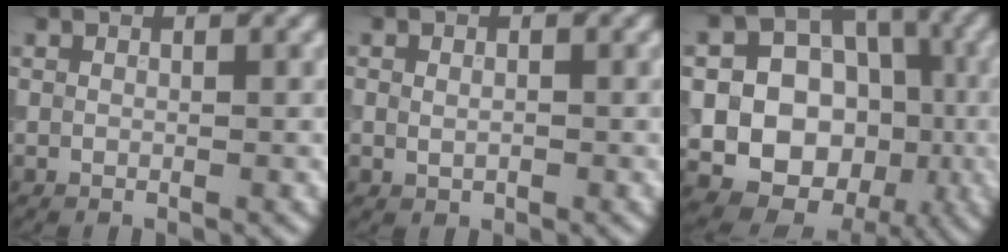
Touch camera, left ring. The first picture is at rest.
{"total": 1.1, "force": [0.0, 0.8, 0.7], "torque": [-0.010, -0.002, 0.001]}
{"total": 14.7, "force": [-2.2, 12.8, 6.9], "torque": [-0.099, -0.007, -0.044]}